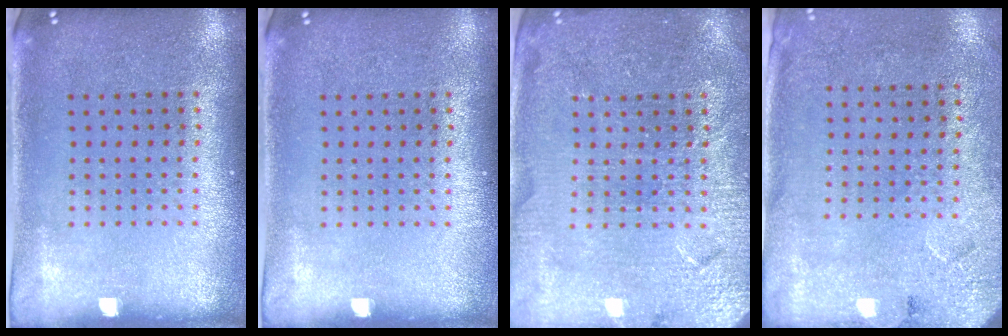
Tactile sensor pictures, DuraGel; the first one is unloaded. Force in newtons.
{"total": 0.0}
{"total": 3.7, "press": 3.6, "slide": 1.0}
{"total": 2.7, "press": 2.2, "slide": 1.6}